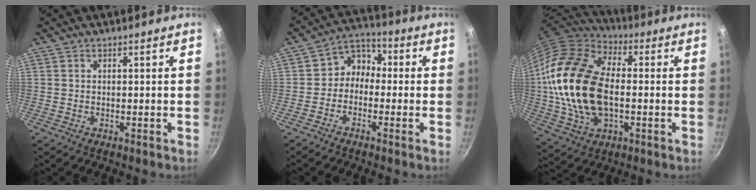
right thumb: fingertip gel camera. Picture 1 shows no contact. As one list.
[{"total": 6.1, "force": [-1.1, 5.0, 3.2], "torque": [-0.022, 0.033, -0.041]}, {"total": 22.5, "force": [-0.4, 14.0, 17.7], "torque": [-0.331, 0.021, -0.011]}]